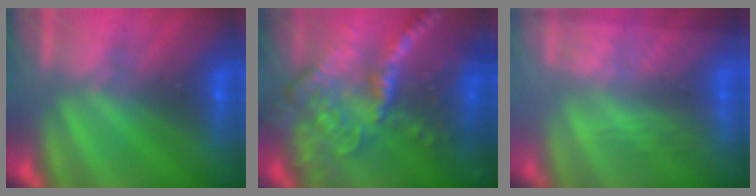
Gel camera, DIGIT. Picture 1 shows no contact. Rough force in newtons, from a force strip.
{"total": 5.7}
{"total": 2.9}